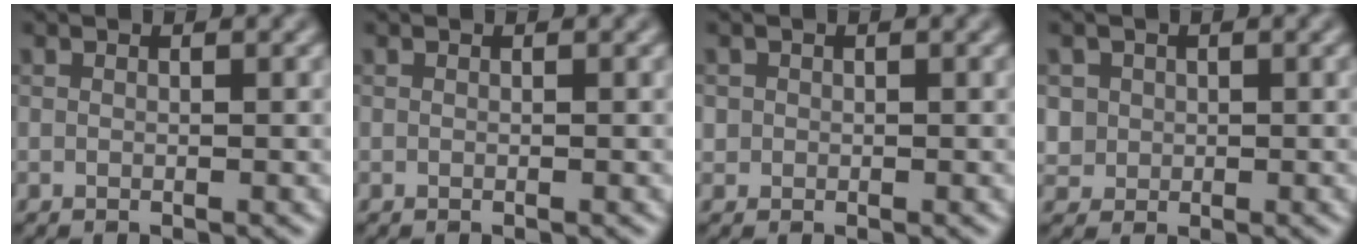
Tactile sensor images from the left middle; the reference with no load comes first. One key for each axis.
{"total": 0.0}
{"total": 0.7, "fx": 0.1, "fy": 0.7, "fz": 0.0, "tx": 0.007, "ty": -0.004, "tz": 0.000}
{"total": 2.2, "fx": 0.5, "fy": 2.1, "fz": 0.5, "tx": -0.009, "ty": 0.000, "tz": 0.027}